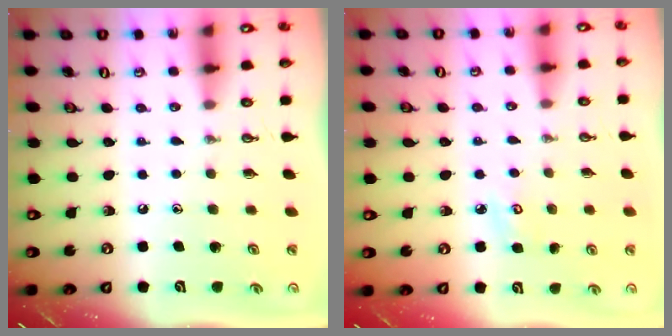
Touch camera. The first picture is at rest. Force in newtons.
{"total": 3.8, "press": 3.8, "slide": 0.3}